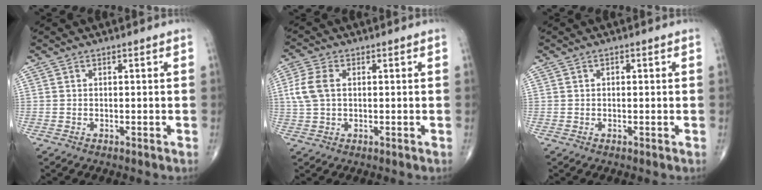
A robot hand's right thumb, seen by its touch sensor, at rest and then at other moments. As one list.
[{"total": 5.8, "force": [0.8, 3.6, 4.5], "torque": [-0.111, 0.011, 0.013]}, {"total": 0.7, "force": [0.2, 0.4, 0.5], "torque": [-0.007, 0.001, 0.003]}]